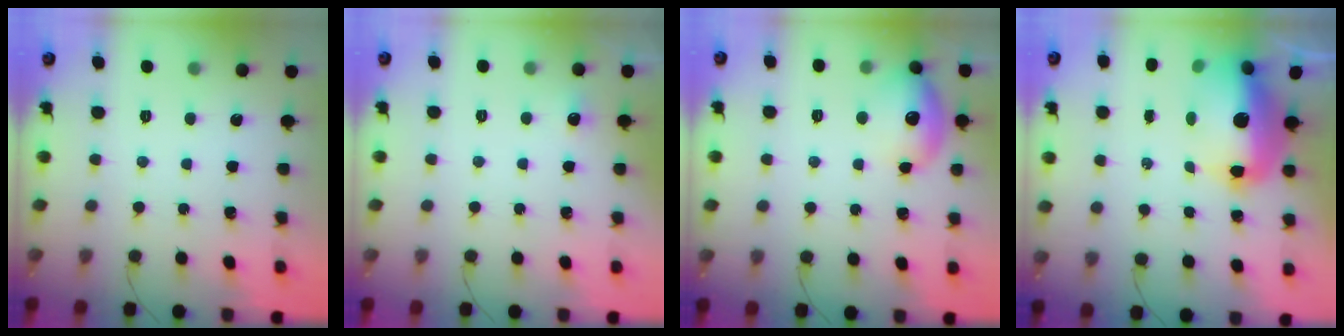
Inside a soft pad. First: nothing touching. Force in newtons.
{"total": 3.4, "press": 3.0, "slide": 1.5}
{"total": 11.7, "press": 11.5, "slide": 1.7}
{"total": 20.6, "press": 16.5, "slide": 12.3}